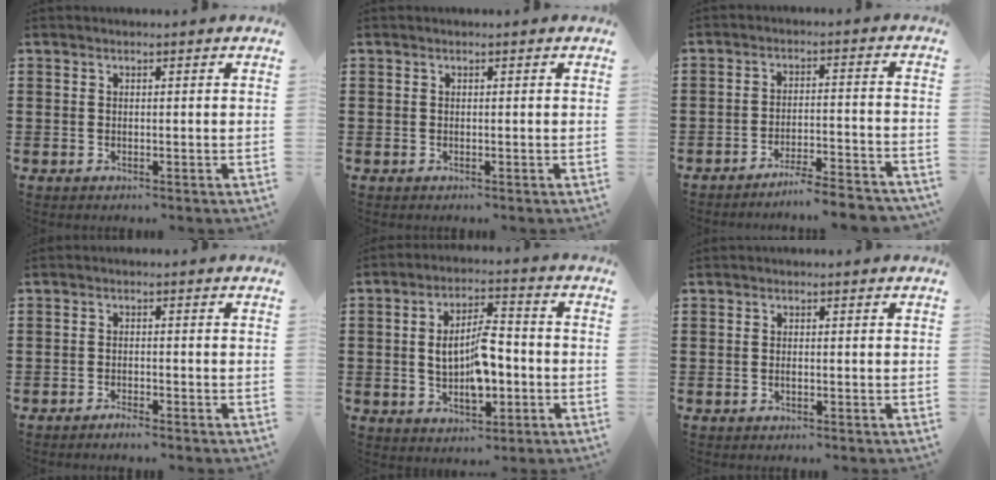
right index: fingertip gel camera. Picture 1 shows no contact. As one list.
[{"total": 0.0}, {"total": 4.9, "force": [-4.7, -0.6, 1.4], "torque": [-0.025, -0.011, -0.093]}, {"total": 1.5, "force": [-1.4, -0.1, 0.4], "torque": [-0.009, -0.002, -0.026]}, {"total": 8.5, "force": [-1.0, 4.0, 7.5], "torque": [-0.131, 0.003, -0.024]}, {"total": 0.6, "force": [-0.3, 0.1, 0.5], "torque": [-0.009, -0.003, -0.005]}]